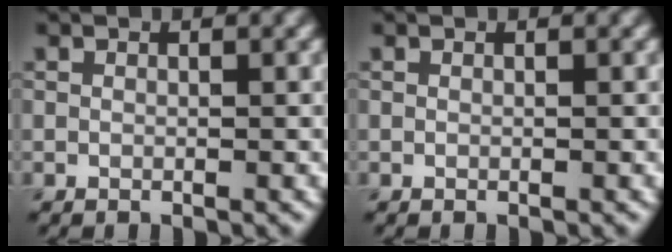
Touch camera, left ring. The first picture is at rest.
{"total": 0.0}